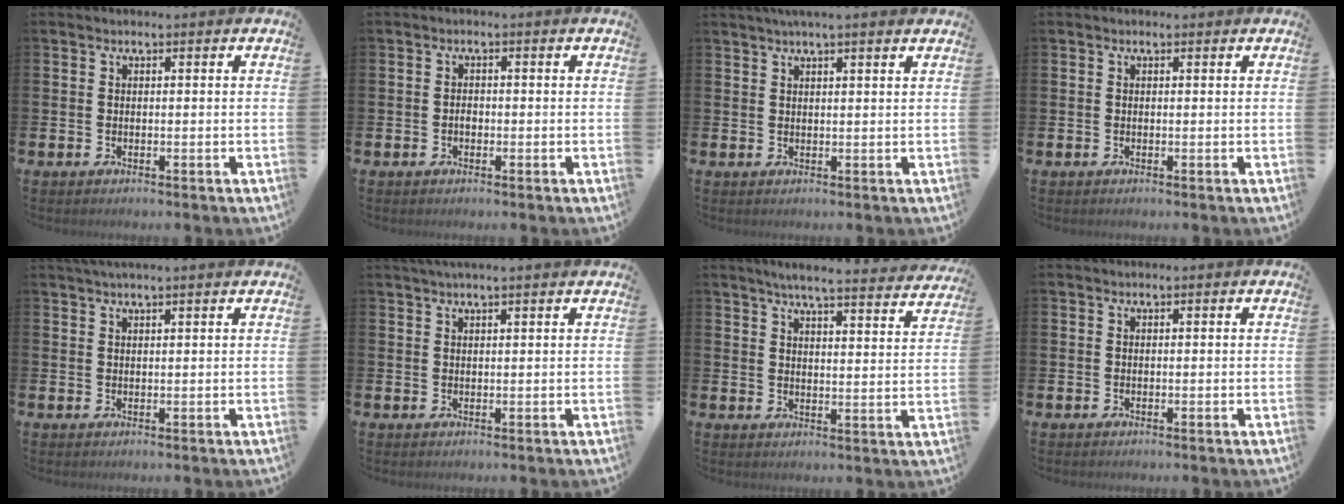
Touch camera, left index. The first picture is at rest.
{"total": 1.1, "force": [-0.4, 0.7, 0.7], "torque": [-0.011, 0.002, -0.009]}
{"total": 2.7, "force": [2.5, -0.2, 1.2], "torque": [-0.019, -0.008, 0.043]}
{"total": 0.0}
{"total": 1.6, "force": [1.4, -0.2, 0.8], "torque": [-0.015, 0.000, 0.026]}
{"total": 1.8, "force": [1.6, -0.2, 0.9], "torque": [-0.017, 0.000, 0.028]}
{"total": 5.7, "force": [5.4, -0.1, 1.8], "torque": [-0.040, -0.036, 0.091]}
{"total": 0.0}